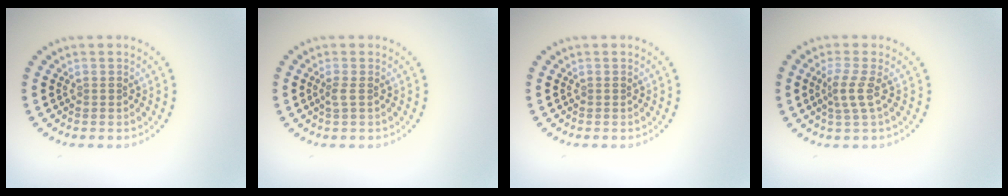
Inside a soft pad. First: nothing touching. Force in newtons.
{"total": 0.9, "press": 0.7, "slide": 0.6}
{"total": 0.0}
{"total": 2.3, "press": 1.6, "slide": 1.6}